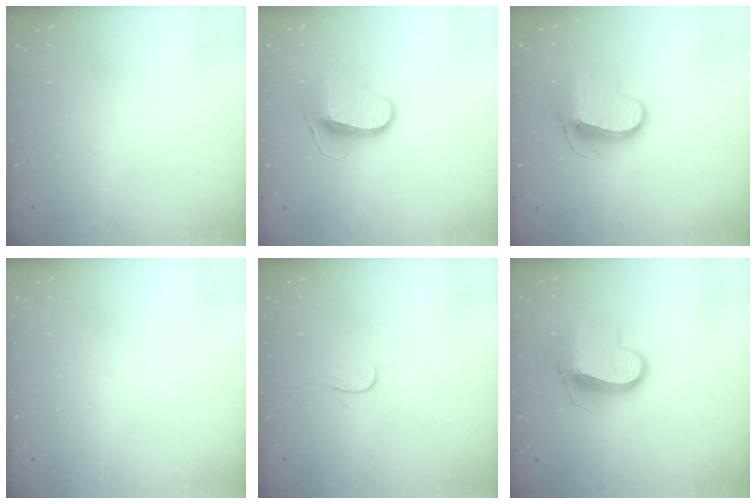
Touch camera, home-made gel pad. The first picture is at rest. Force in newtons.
{"total": 9.0, "press": 9.0, "slide": 0.4}
{"total": 10.0, "press": 10.0, "slide": 0.5}
{"total": 0.0}
{"total": 3.7, "press": 3.7, "slide": 0.4}
{"total": 10.7, "press": 10.7, "slide": 0.5}